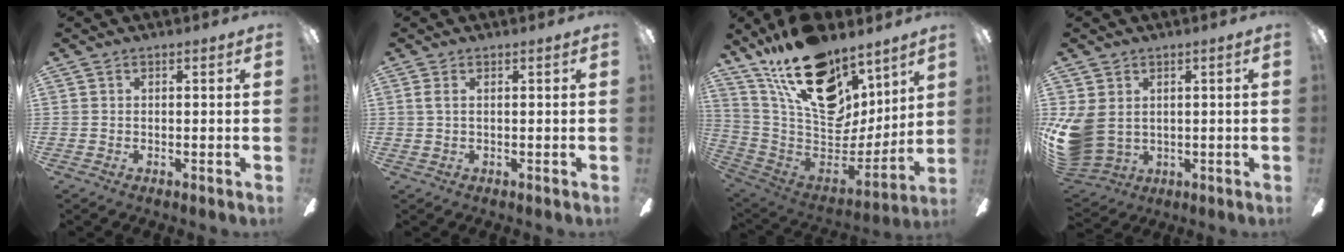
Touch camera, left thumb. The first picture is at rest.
{"total": 1.5, "force": [0.1, 0.4, 1.5], "torque": [-0.029, 0.001, 0.002]}
{"total": 24.4, "force": [15.8, 13.0, 13.3], "torque": [-0.231, -0.090, 0.290]}
{"total": 10.9, "force": [0.1, 8.9, 6.2], "torque": [-0.158, 0.000, 0.006]}